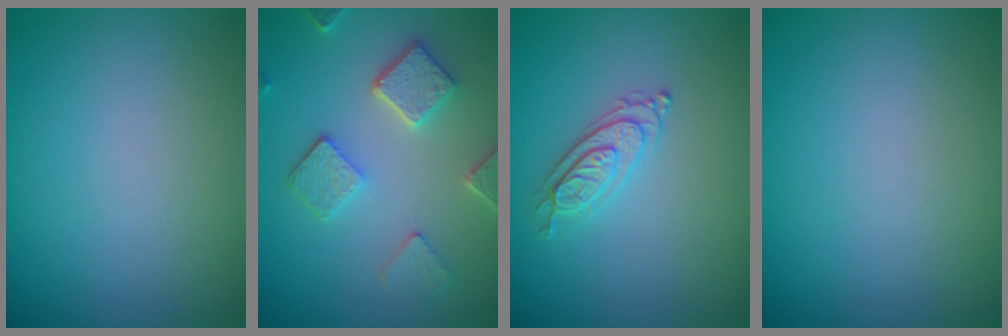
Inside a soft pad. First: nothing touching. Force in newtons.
{"total": 4.4, "press": 3.7, "slide": 2.4}
{"total": 2.2, "press": 2.2, "slide": 0.4}
{"total": 0.0}